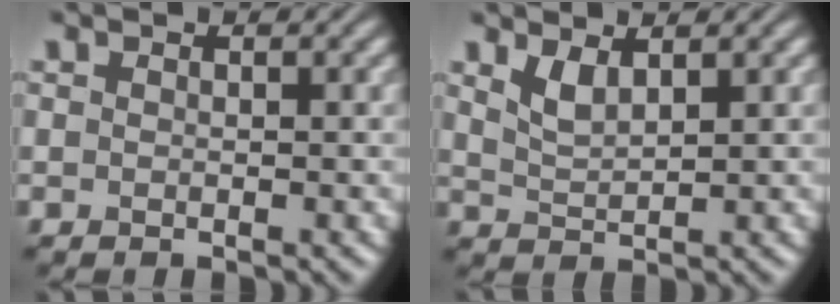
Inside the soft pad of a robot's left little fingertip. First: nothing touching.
{"total": 2.0, "force": [1.3, 0.6, 1.3], "torque": [-0.031, -0.006, 0.032]}